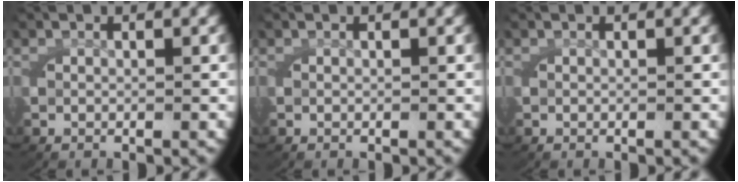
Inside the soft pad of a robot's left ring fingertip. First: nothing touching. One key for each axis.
{"total": 0.0}
{"total": 0.0}